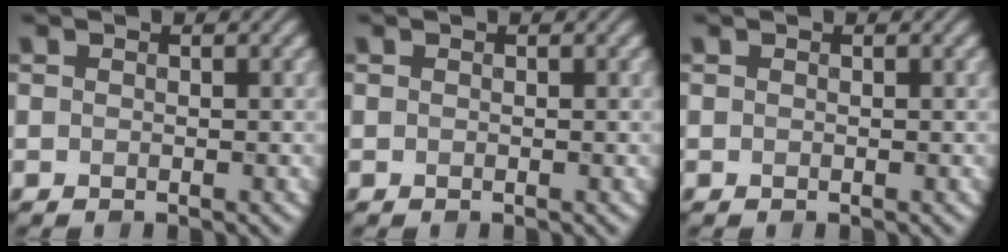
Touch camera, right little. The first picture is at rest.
{"total": 0.0}
{"total": 0.0}